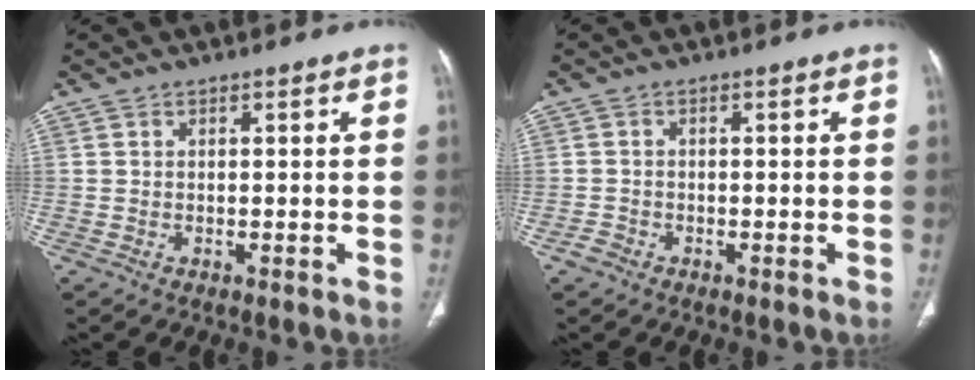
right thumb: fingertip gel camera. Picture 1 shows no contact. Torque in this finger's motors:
{"motor_torque": [0.04, 0.21, -0.27, 0.14, 0.02]}